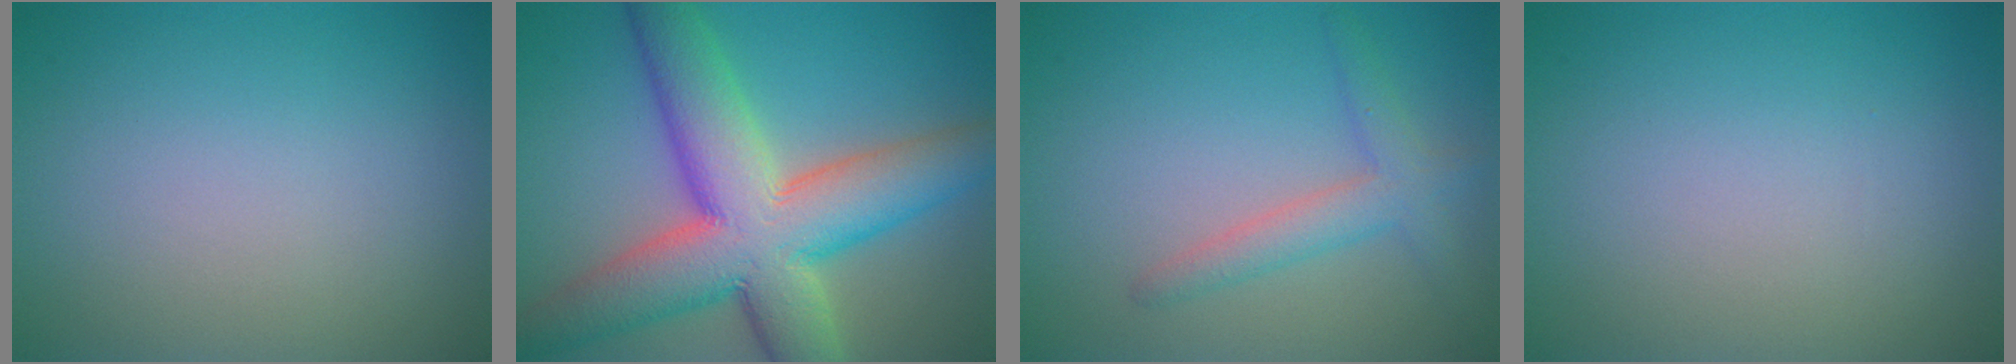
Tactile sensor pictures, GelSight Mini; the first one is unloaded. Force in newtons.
{"total": 12.3, "press": 12.3, "slide": 0.5}
{"total": 2.7, "press": 2.7, "slide": 0.3}
{"total": 0.0}